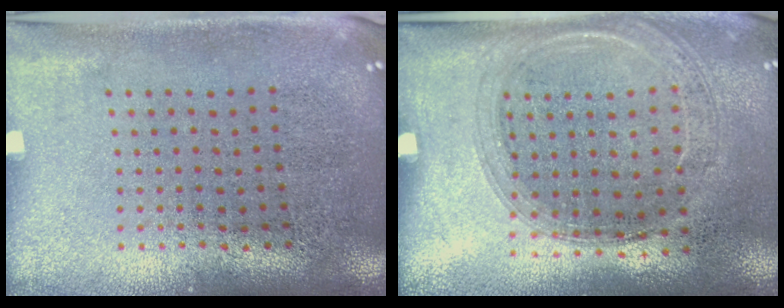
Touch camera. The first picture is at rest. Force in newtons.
{"total": 1.5, "press": 1.4, "slide": 0.3}